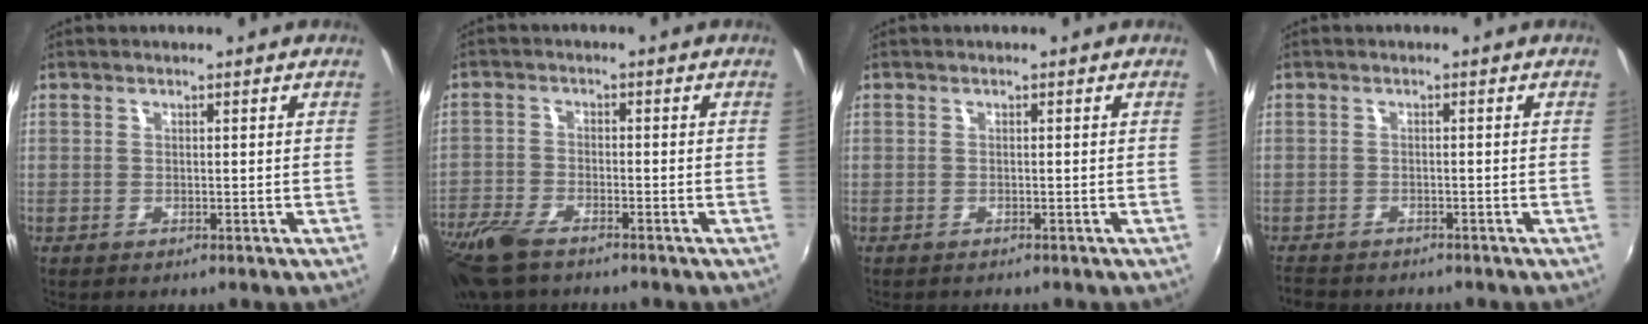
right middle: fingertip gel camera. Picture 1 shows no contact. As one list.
[{"total": 11.0, "force": [-8.3, 4.1, 5.9], "torque": [-0.155, -0.032, -0.166]}, {"total": 0.7, "force": [-0.7, 0.1, 0.1], "torque": [-0.002, -0.005, -0.012]}, {"total": 4.4, "force": [-4.0, 1.4, 1.1], "torque": [-0.039, -0.018, -0.071]}]